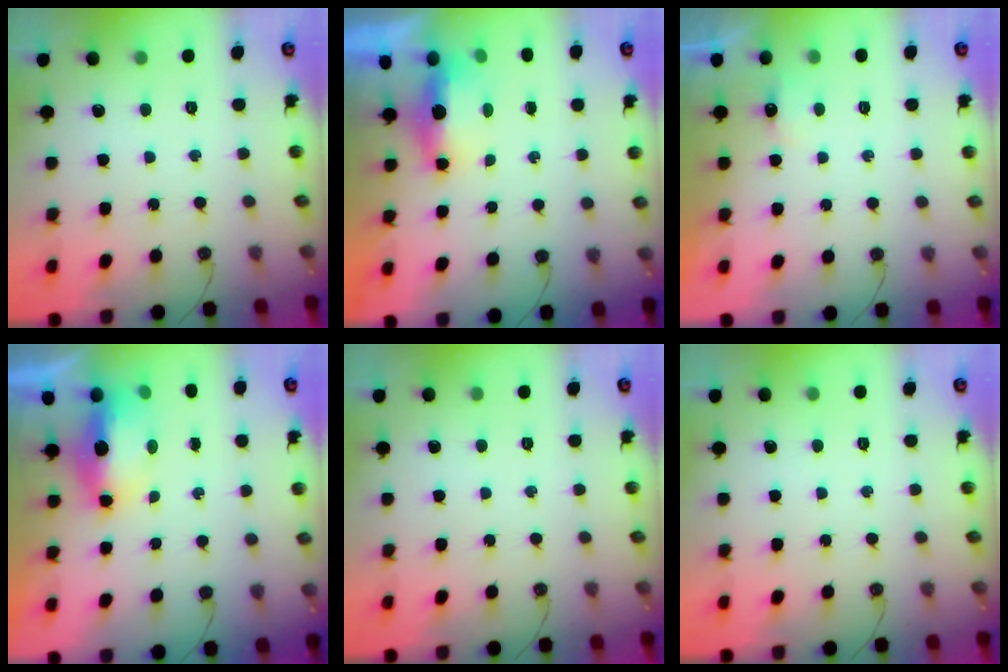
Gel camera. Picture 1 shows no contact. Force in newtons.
{"total": 14.0, "press": 7.0, "slide": 12.1}
{"total": 2.7, "press": 2.6, "slide": 0.4}
{"total": 6.8, "press": 6.8, "slide": 0.8}
{"total": 0.0}
{"total": 0.0}